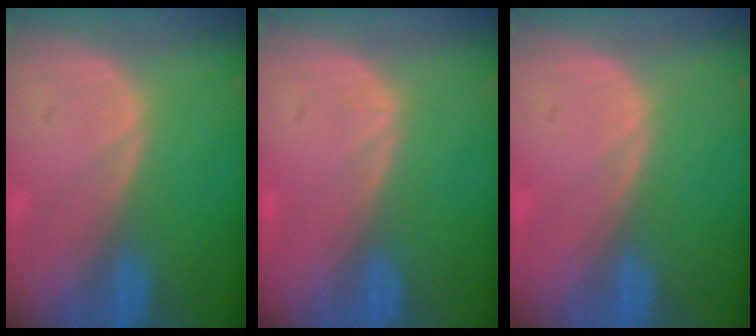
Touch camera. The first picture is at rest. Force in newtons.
{"total": 0.5, "press": 0.2, "slide": 0.5}
{"total": 0.6, "press": 0.2, "slide": 0.5}